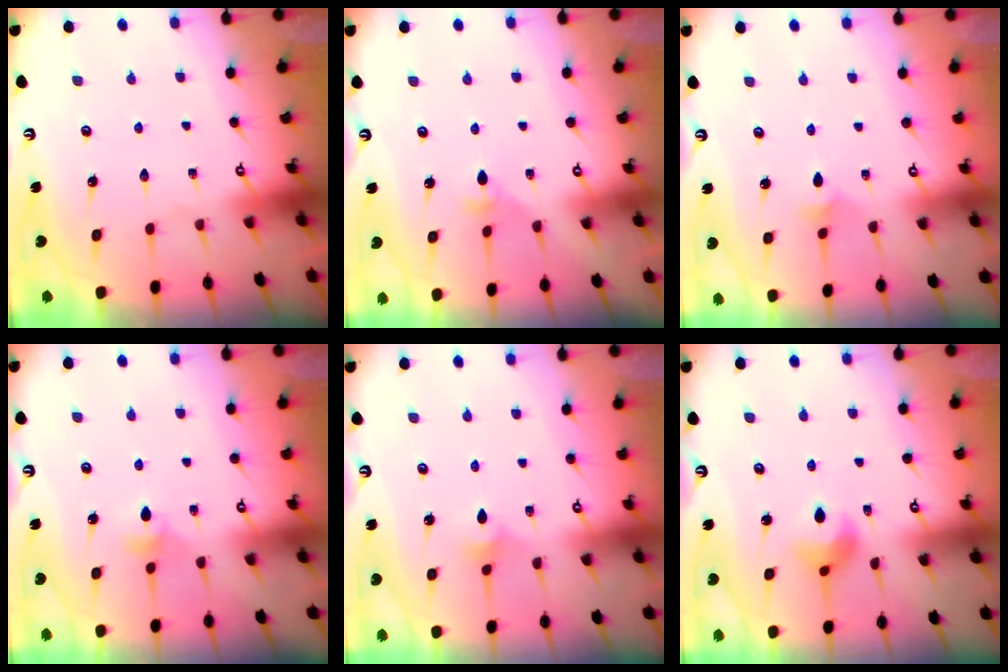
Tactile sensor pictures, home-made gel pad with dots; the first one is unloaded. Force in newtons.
{"total": 3.1, "press": 3.1, "slide": 0.4}
{"total": 2.3, "press": 2.3, "slide": 0.5}
{"total": 5.4, "press": 5.3, "slide": 0.6}
{"total": 2.7, "press": 2.6, "slide": 0.5}
{"total": 7.5, "press": 7.5, "slide": 0.4}